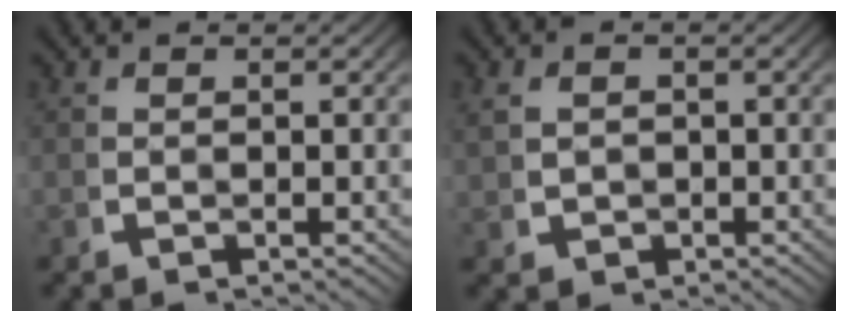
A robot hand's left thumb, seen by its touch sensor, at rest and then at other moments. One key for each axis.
{"total": 2.3, "fx": 0.2, "fy": 1.9, "fz": 1.2, "tx": -0.032, "ty": -0.009, "tz": 0.013}